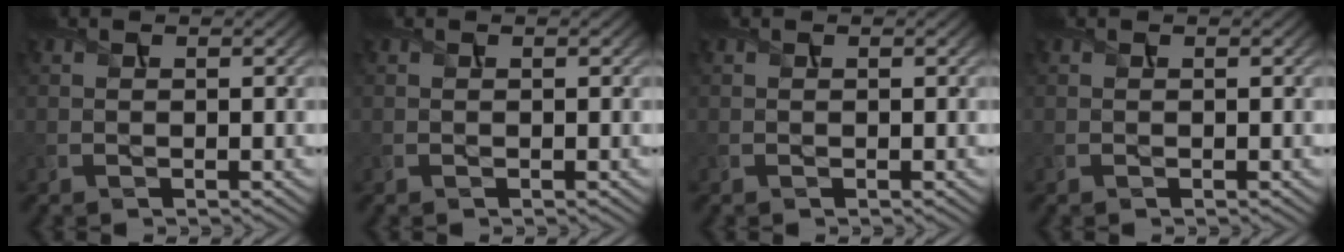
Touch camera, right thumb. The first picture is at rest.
{"total": 0.0}
{"total": 0.0}
{"total": 0.0}